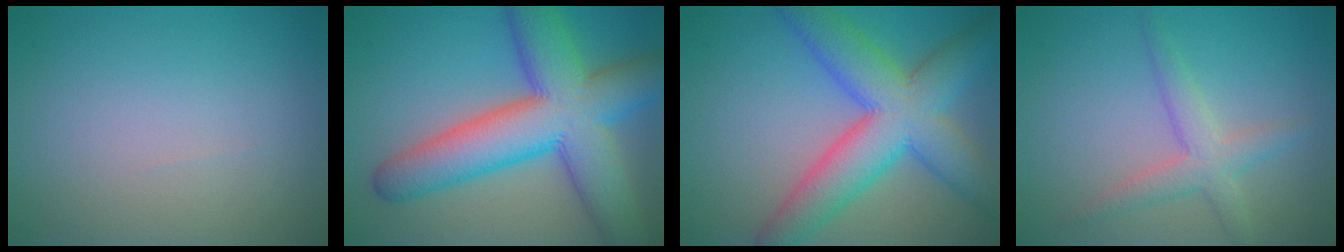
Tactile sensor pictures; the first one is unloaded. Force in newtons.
{"total": 11.9, "press": 11.9, "slide": 0.6}
{"total": 9.5, "press": 9.5, "slide": 0.4}
{"total": 3.0, "press": 3.0, "slide": 0.2}